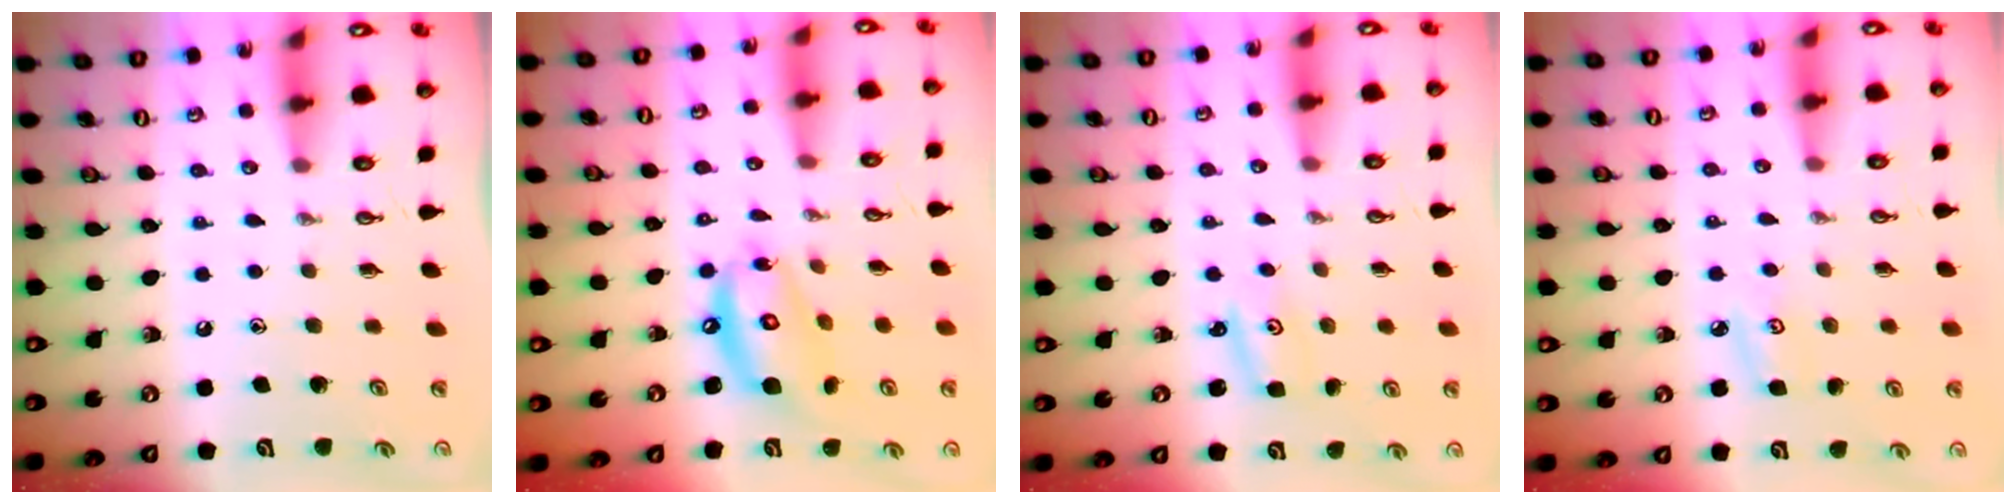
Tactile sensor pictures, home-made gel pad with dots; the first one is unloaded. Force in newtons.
{"total": 12.3, "press": 12.3, "slide": 1.2}
{"total": 2.9, "press": 2.9, "slide": 0.3}
{"total": 3.8, "press": 3.8, "slide": 0.4}